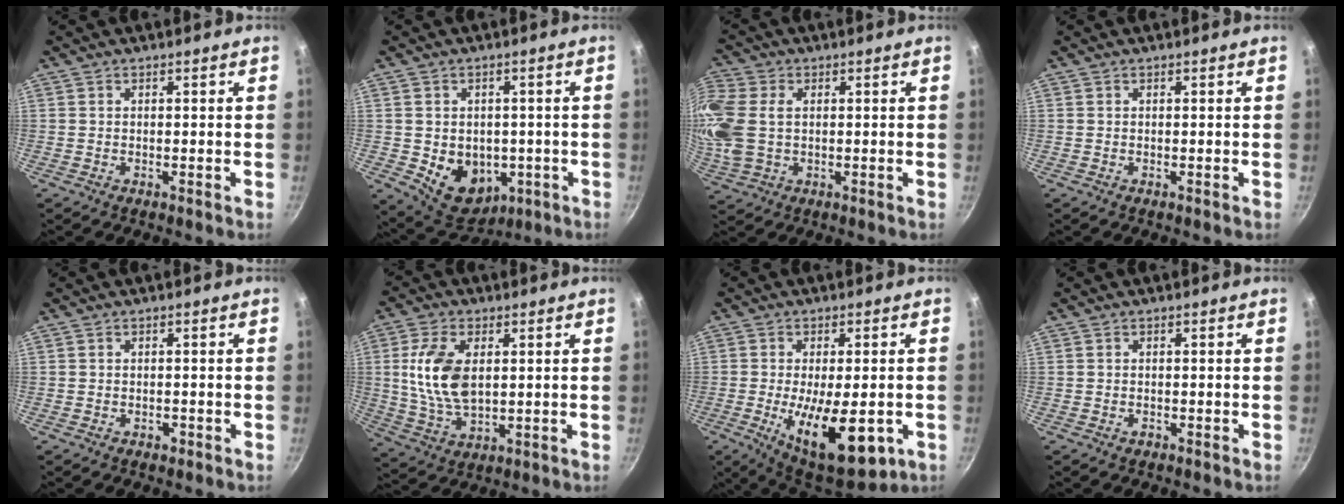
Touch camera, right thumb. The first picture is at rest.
{"total": 11.1, "force": [-2.6, 8.4, 6.8], "torque": [-0.072, 0.006, -0.018]}
{"total": 13.9, "force": [1.2, 9.6, 10.0], "torque": [-0.274, 0.007, 0.030]}
{"total": 0.0}
{"total": 1.1, "force": [-0.6, 0.7, 0.5], "torque": [-0.005, 0.002, -0.009]}
{"total": 12.5, "force": [2.0, 6.9, 10.2], "torque": [-0.204, -0.008, 0.044]}
{"total": 15.9, "force": [-4.6, 6.7, 13.7], "torque": [-0.216, -0.017, -0.050]}
{"total": 0.6, "force": [-0.4, 0.4, 0.2], "torque": [-0.002, 0.002, -0.007]}